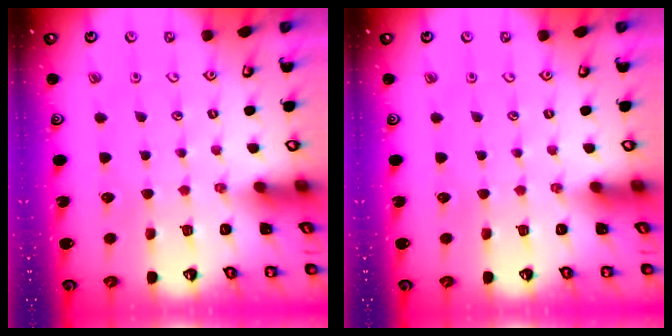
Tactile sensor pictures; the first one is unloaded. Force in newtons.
{"total": 0.0}